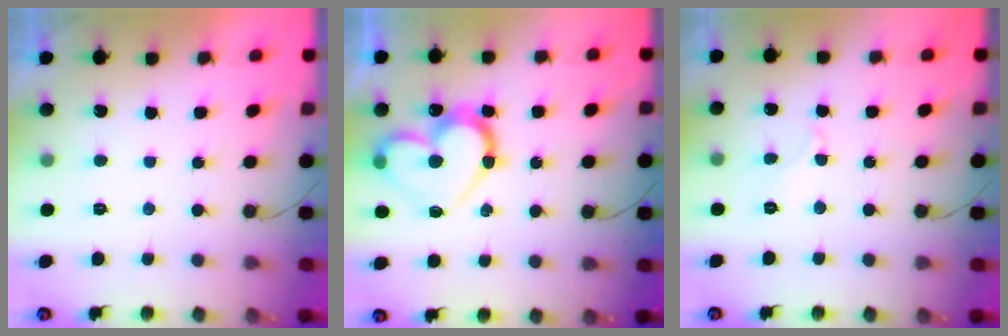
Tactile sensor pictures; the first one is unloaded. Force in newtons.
{"total": 17.1, "press": 17.1, "slide": 1.5}
{"total": 4.5, "press": 4.5, "slide": 0.7}